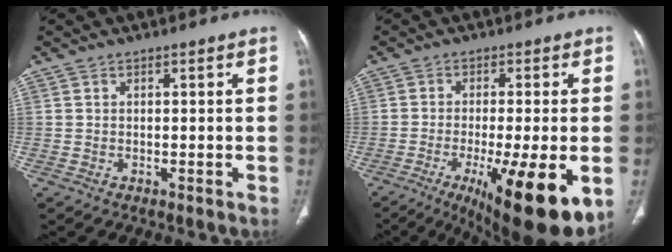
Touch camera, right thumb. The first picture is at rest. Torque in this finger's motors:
{"motor_torque": [3.24, 1.77, 1.65, -0.83, 0.52]}